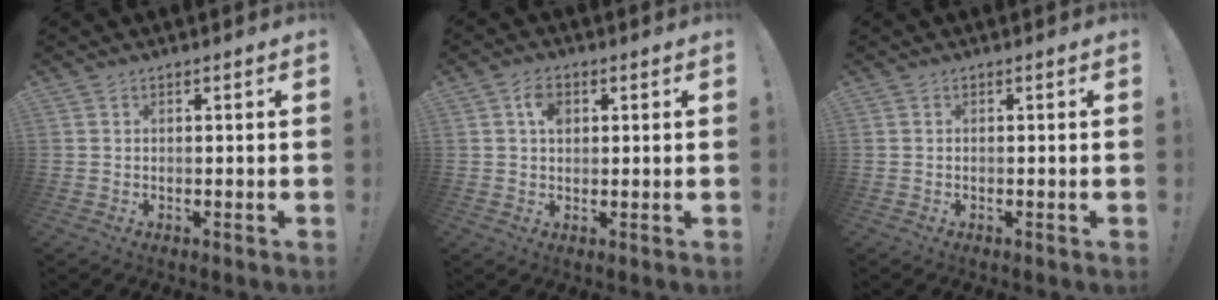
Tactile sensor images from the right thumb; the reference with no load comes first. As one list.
[{"total": 5.1, "force": [1.5, 3.6, 3.3], "torque": [-0.051, 0.004, 0.026]}, {"total": 0.0}]